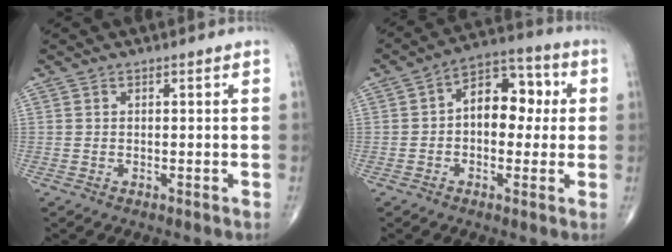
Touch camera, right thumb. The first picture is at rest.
{"total": 11.4, "force": [1.0, 7.3, 8.7], "torque": [-0.094, 0.030, 0.005]}